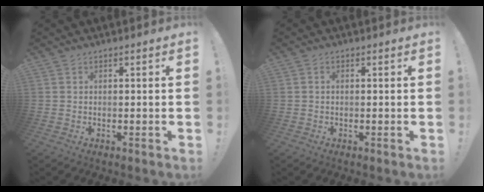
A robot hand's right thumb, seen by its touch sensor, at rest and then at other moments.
{"total": 0.8, "force": [-0.1, 0.6, 0.5], "torque": [-0.011, 0.003, -0.002]}